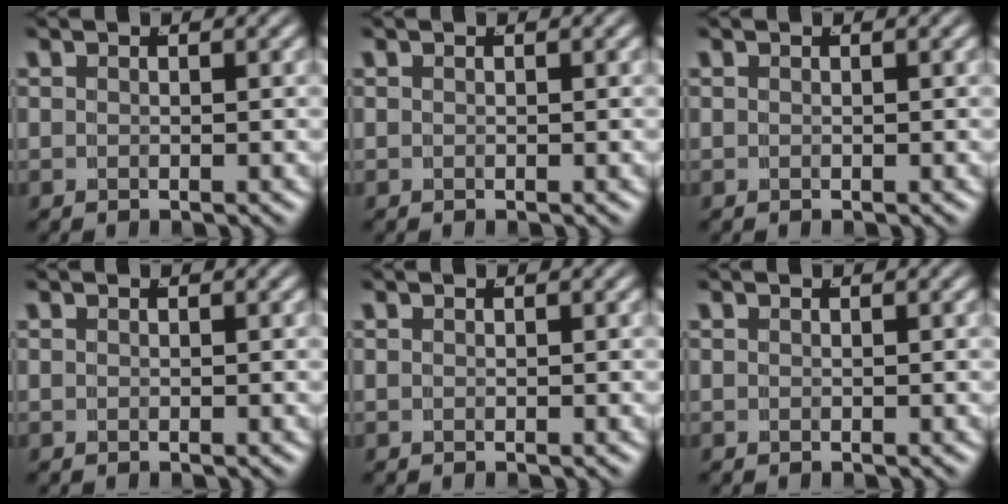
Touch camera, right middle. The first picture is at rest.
{"total": 0.0}
{"total": 0.0}
{"total": 0.0}
{"total": 0.0}
{"total": 0.0}